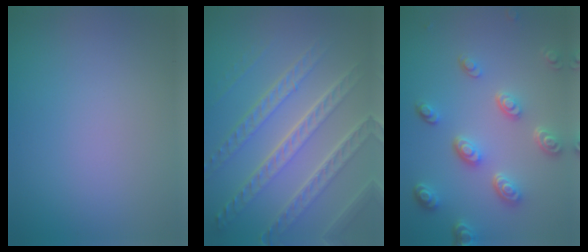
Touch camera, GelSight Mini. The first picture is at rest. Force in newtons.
{"total": 7.1, "press": 5.0, "slide": 5.0}
{"total": 4.8, "press": 3.7, "slide": 3.0}